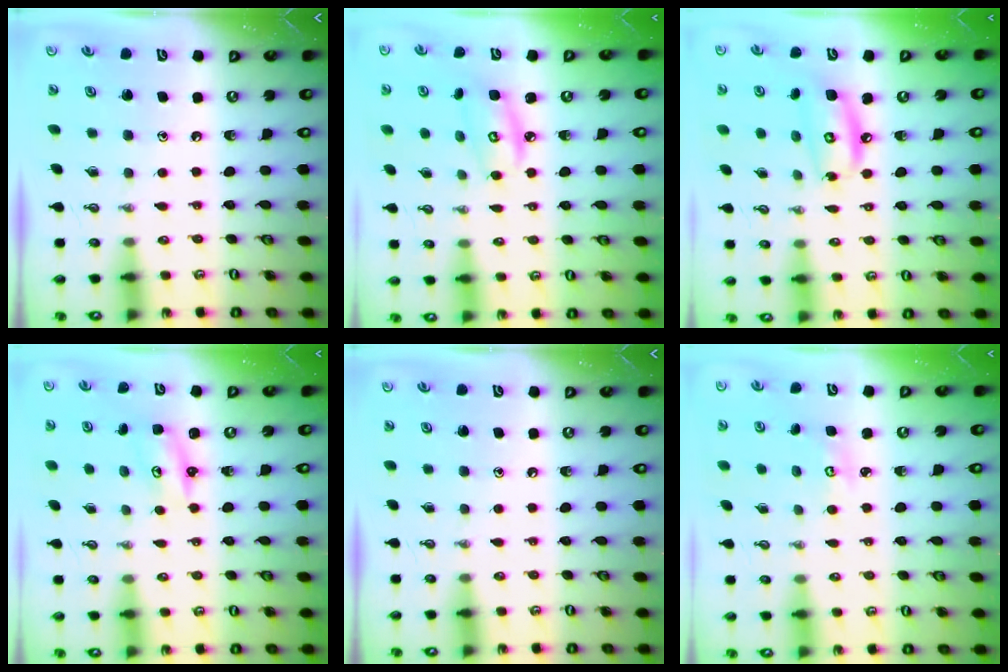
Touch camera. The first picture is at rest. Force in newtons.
{"total": 6.0, "press": 6.0, "slide": 0.4}
{"total": 9.9, "press": 9.8, "slide": 1.0}
{"total": 2.6, "press": 2.6, "slide": 0.2}
{"total": 0.0}
{"total": 2.5, "press": 2.4, "slide": 0.3}